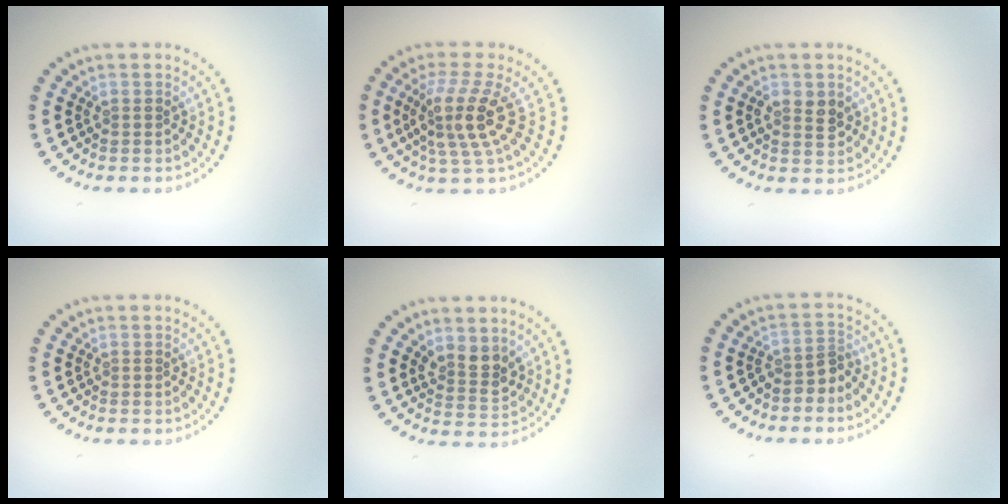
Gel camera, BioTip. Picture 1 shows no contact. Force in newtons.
{"total": 4.3, "press": 3.2, "slide": 2.8}
{"total": 2.2, "press": 2.2, "slide": 0.2}
{"total": 0.0}
{"total": 2.6, "press": 2.4, "slide": 1.1}
{"total": 2.1, "press": 1.5, "slide": 1.4}